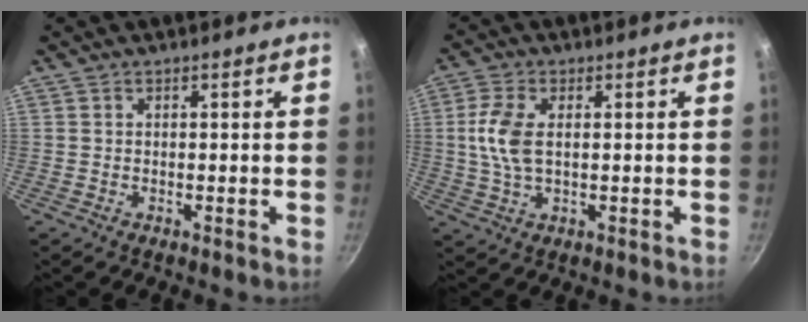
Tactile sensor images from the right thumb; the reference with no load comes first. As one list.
[{"total": 7.4, "force": [0.9, 4.0, 6.2], "torque": [-0.132, 0.005, 0.016]}]